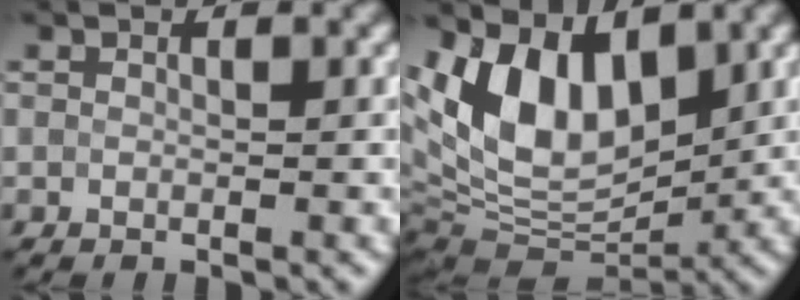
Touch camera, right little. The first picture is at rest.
{"total": 10.8, "force": [3.4, 6.1, 8.3], "torque": [-0.155, 0.008, 0.050]}